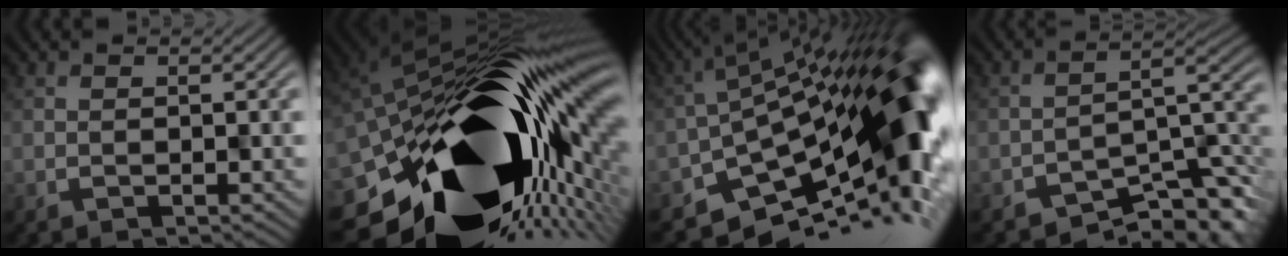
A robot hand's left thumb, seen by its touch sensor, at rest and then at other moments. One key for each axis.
{"total": 21.4, "fx": -4.3, "fy": 12.4, "fz": 17.0, "tx": -0.320, "ty": -0.085, "tz": -0.055}
{"total": 16.3, "fx": -6.1, "fy": 7.5, "fz": 13.2, "tx": -0.173, "ty": -0.024, "tz": -0.100}
{"total": 7.9, "fx": -6.1, "fy": 1.9, "fz": 4.5, "tx": -0.053, "ty": -0.009, "tz": -0.100}